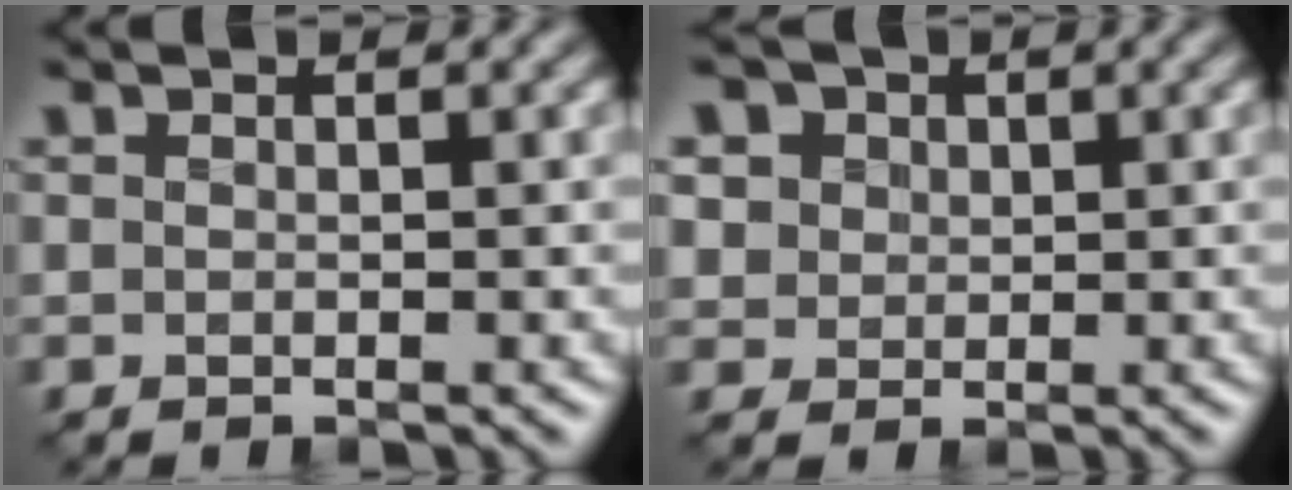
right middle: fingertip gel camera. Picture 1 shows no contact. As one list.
[{"total": 6.1, "force": [2.9, 4.8, 2.4], "torque": [-0.068, 0.015, 0.038]}]